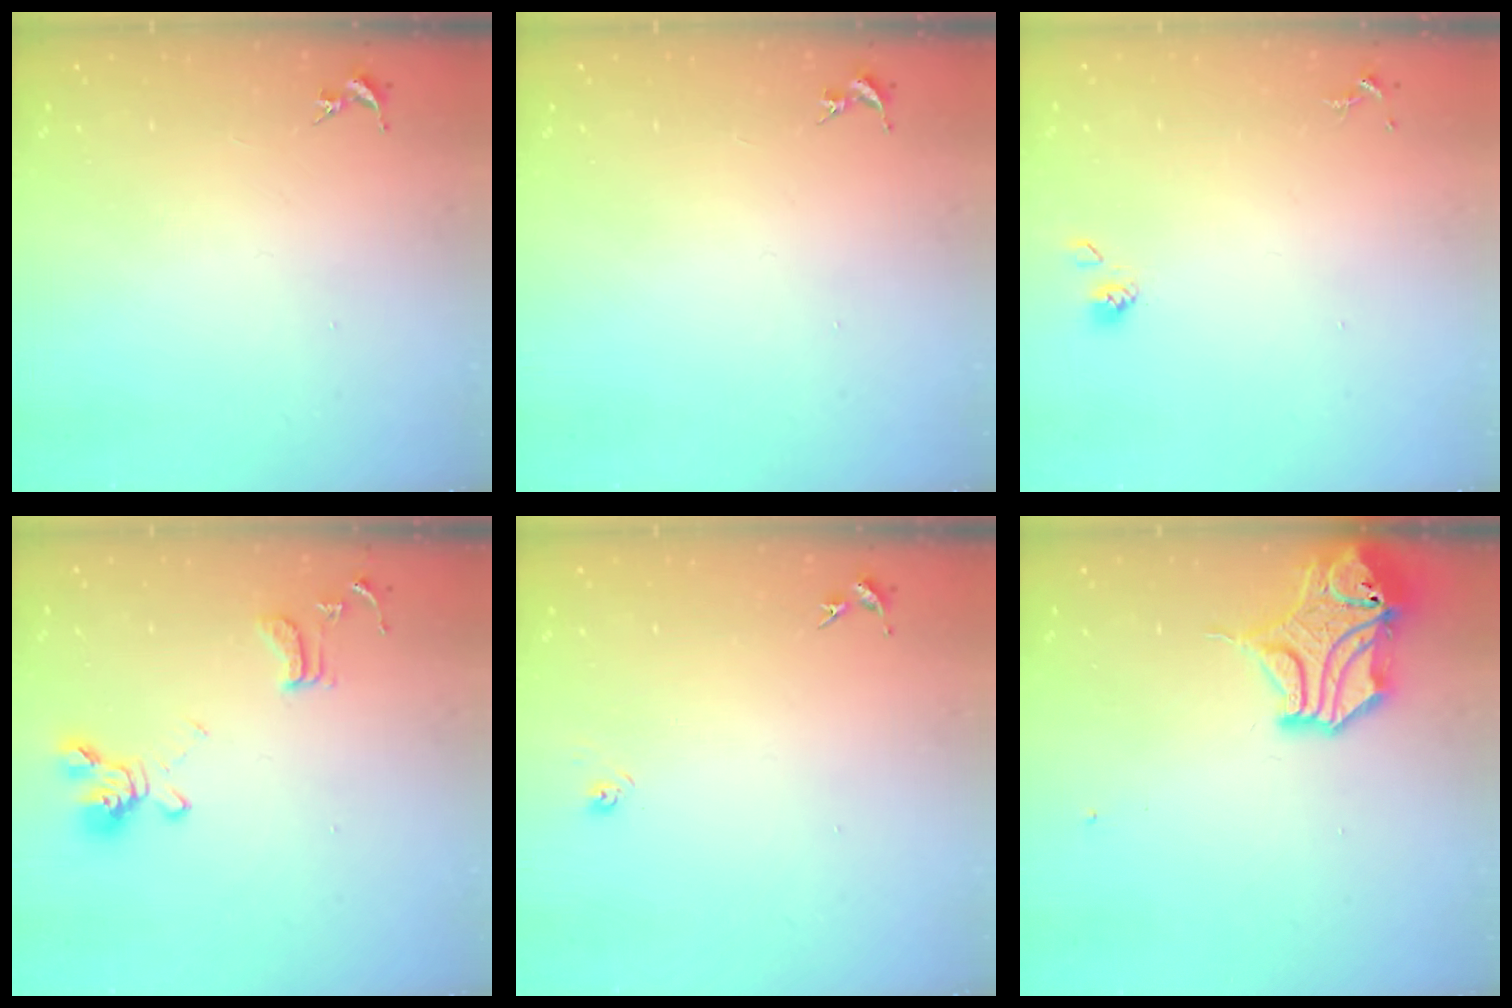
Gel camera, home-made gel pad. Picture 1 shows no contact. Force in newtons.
{"total": 0.0}
{"total": 3.6, "press": 3.4, "slide": 1.3}
{"total": 14.3, "press": 14.2, "slide": 1.5}
{"total": 3.3, "press": 3.2, "slide": 0.8}
{"total": 14.5, "press": 14.4, "slide": 2.2}